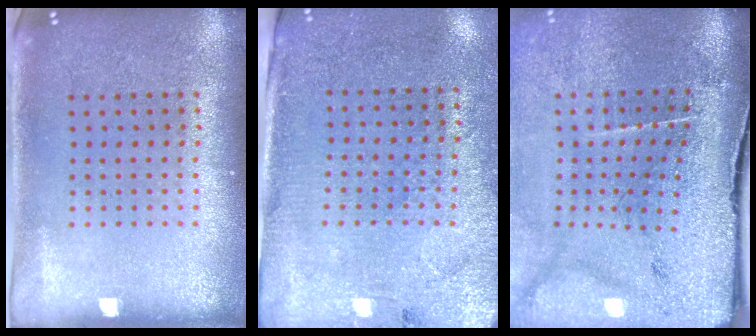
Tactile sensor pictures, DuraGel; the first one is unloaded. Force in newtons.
{"total": 2.8, "press": 2.6, "slide": 1.2}
{"total": 3.8, "press": 3.3, "slide": 1.8}